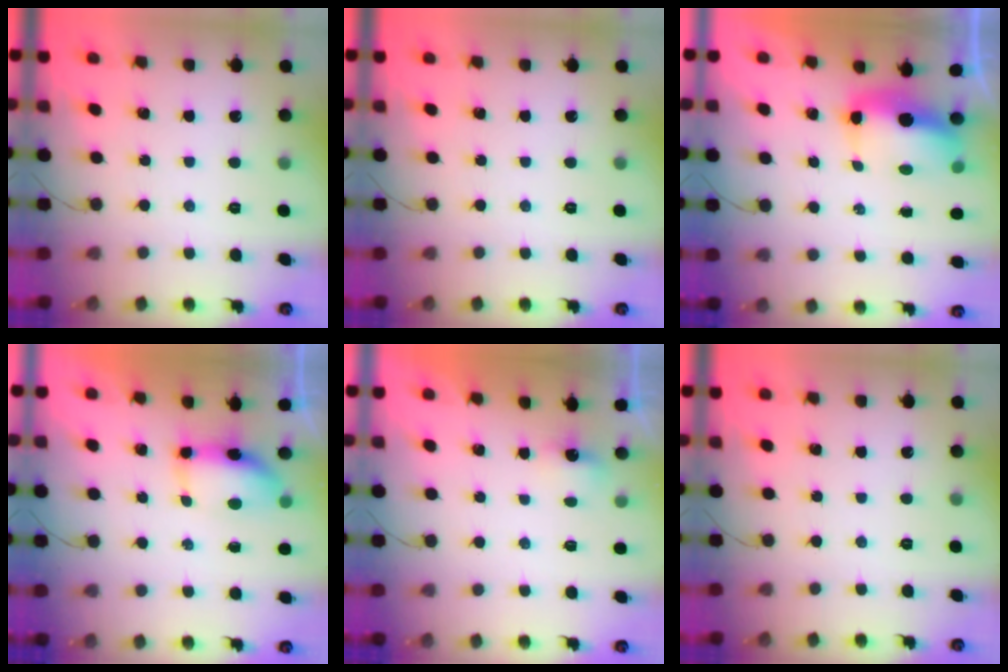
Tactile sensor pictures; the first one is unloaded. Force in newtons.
{"total": 0.0}
{"total": 8.6, "press": 8.4, "slide": 1.8}
{"total": 12.8, "press": 8.6, "slide": 9.5}
{"total": 2.7, "press": 2.6, "slide": 0.6}
{"total": 0.0}